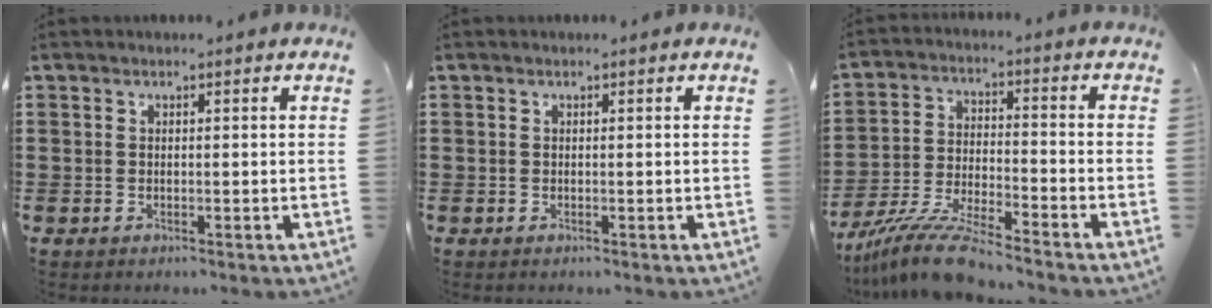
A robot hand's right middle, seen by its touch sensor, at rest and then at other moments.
{"total": 0.0}
{"total": 10.1, "force": [-9.1, 0.4, 4.3], "torque": [-0.086, 0.009, -0.180]}